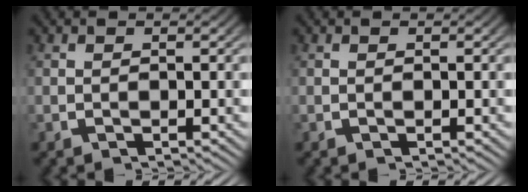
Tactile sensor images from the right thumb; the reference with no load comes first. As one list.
[{"total": 0.0}]